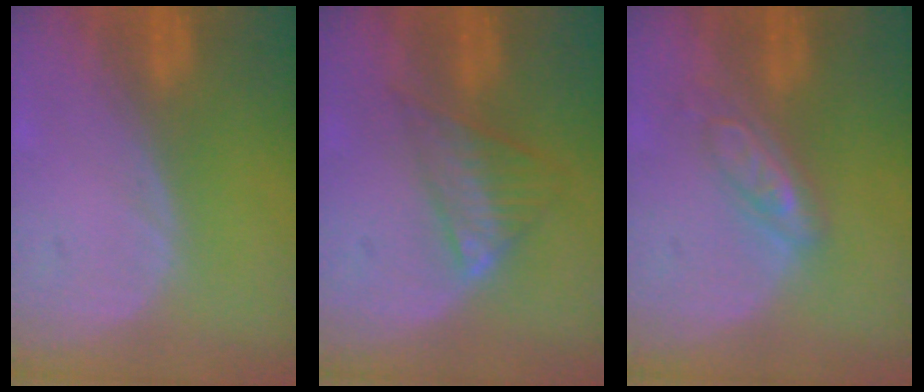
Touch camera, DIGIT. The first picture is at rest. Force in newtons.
{"total": 6.1, "press": 5.4, "slide": 2.7}
{"total": 5.4, "press": 4.7, "slide": 2.8}